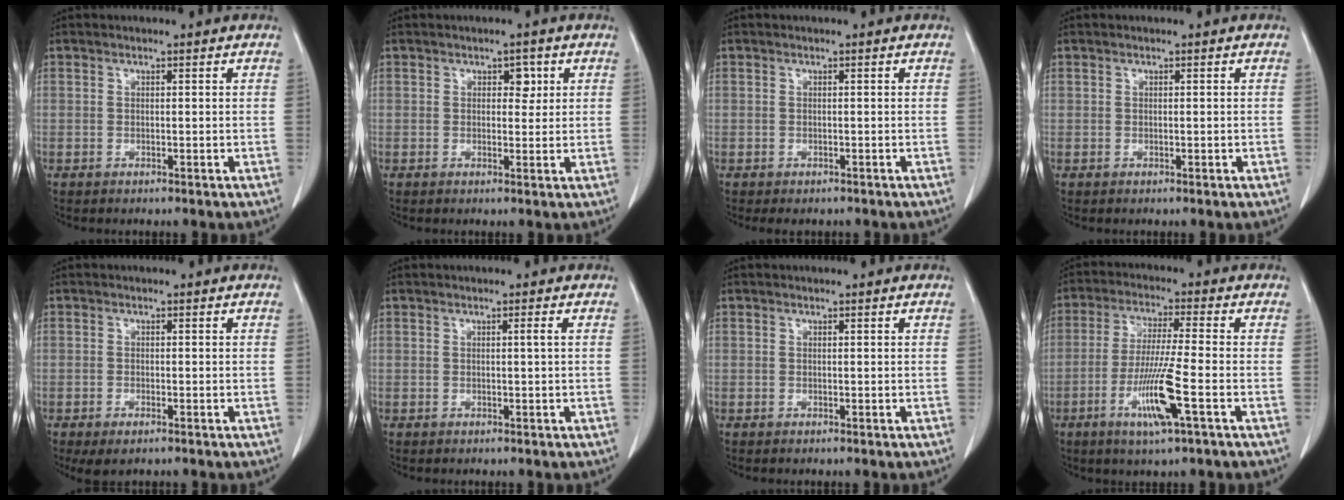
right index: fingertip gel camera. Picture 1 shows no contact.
{"total": 2.0, "force": [0.8, 1.3, 1.3], "torque": [-0.016, 0.005, 0.011]}
{"total": 3.0, "force": [-2.5, 1.4, 0.8], "torque": [-0.008, -0.001, -0.027]}
{"total": 0.0}
{"total": 3.1, "force": [-2.0, 1.0, 2.1], "torque": [-0.038, -0.007, -0.027]}
{"total": 0.6, "force": [0.0, -0.3, 0.6], "torque": [-0.008, -0.001, 0.001]}
{"total": 0.0}
{"total": 9.7, "force": [-3.8, -0.4, 8.9], "torque": [-0.175, -0.017, -0.073]}